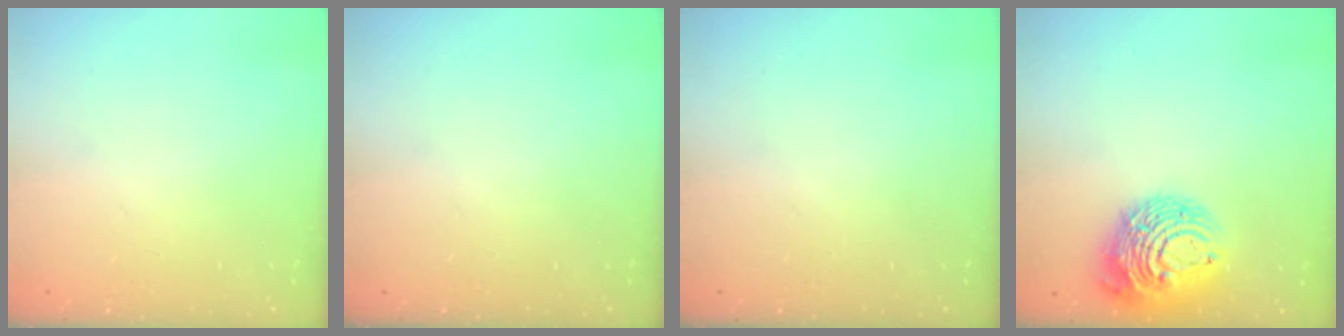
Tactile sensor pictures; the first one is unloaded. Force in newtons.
{"total": 0.0}
{"total": 0.0}
{"total": 13.3, "press": 13.2, "slide": 1.6}